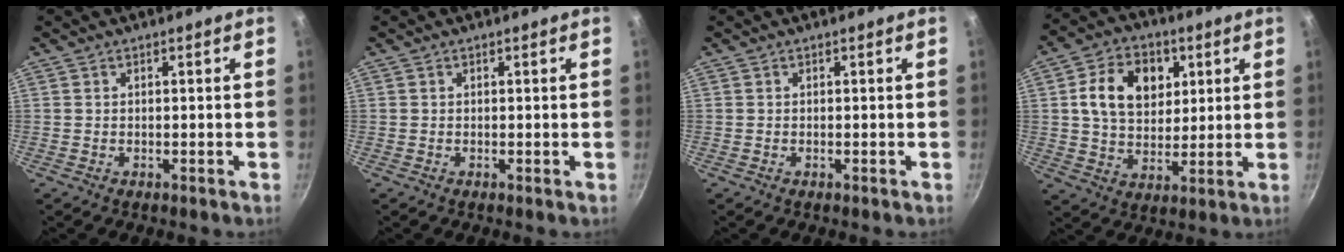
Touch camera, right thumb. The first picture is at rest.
{"total": 0.0}
{"total": 0.0}
{"total": 13.3, "force": [3.7, 9.8, 8.3], "torque": [-0.111, -0.003, 0.056]}